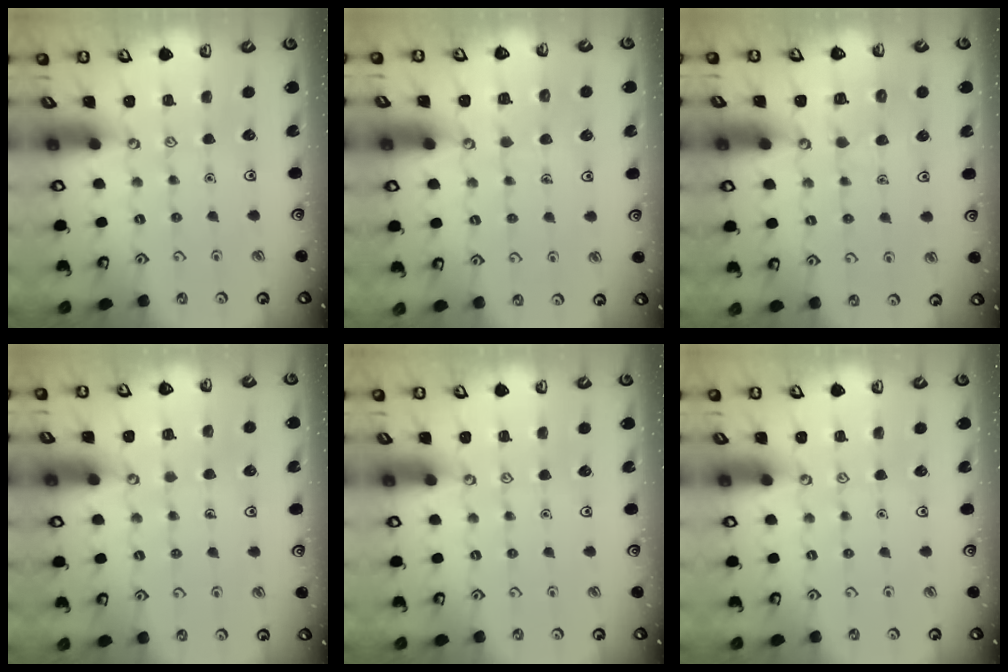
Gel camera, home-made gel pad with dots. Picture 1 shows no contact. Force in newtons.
{"total": 3.7, "press": 3.7, "slide": 0.2}
{"total": 5.5, "press": 5.5, "slide": 0.6}
{"total": 3.2, "press": 3.2, "slide": 0.2}
{"total": 0.0}
{"total": 0.0}